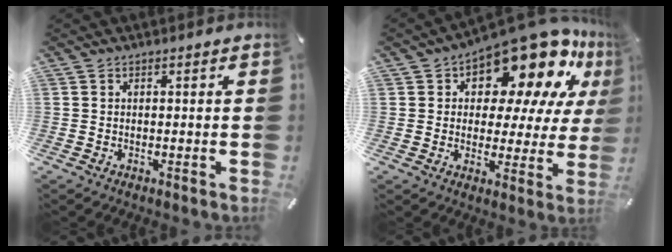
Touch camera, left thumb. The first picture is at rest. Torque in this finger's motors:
{"motor_torque": [2.51, 2.50, 1.65, -1.12, 0.38]}